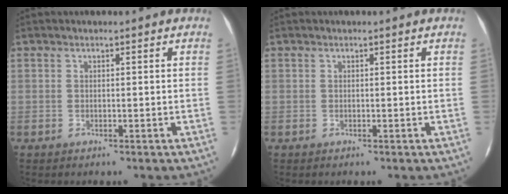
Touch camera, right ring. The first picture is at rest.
{"total": 0.0}